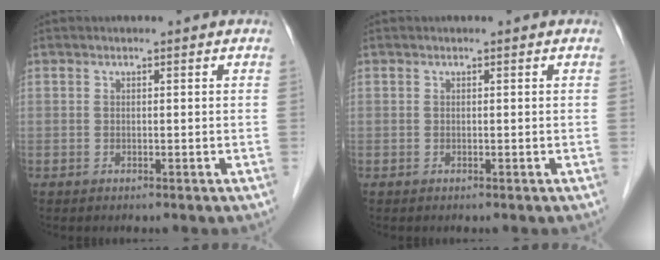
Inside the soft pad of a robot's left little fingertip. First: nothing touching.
{"total": 0.0}